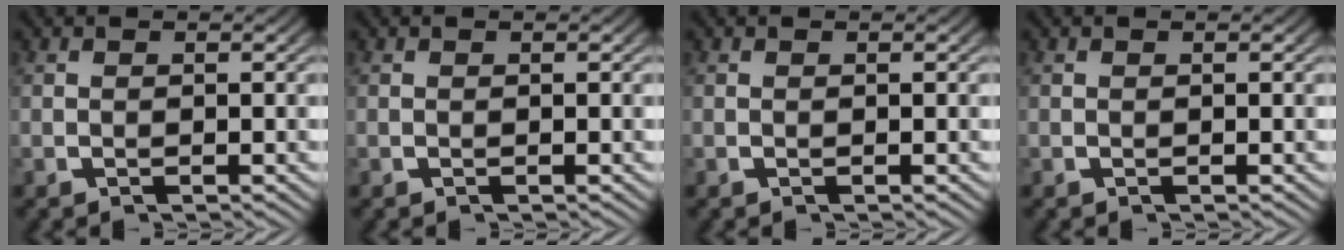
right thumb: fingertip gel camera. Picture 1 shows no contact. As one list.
[{"total": 0.0}, {"total": 0.0}, {"total": 0.0}]